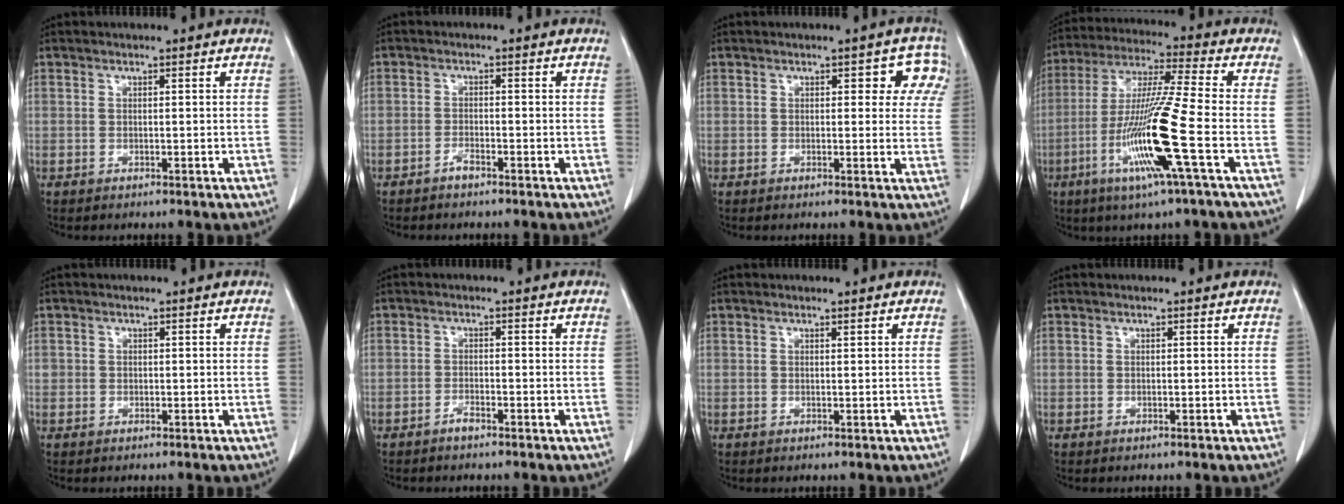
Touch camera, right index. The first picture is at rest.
{"total": 1.4, "force": [-1.2, 0.2, 0.6], "torque": [-0.012, 0.001, -0.022]}
{"total": 5.0, "force": [2.2, 3.1, 3.2], "torque": [-0.006, 0.012, 0.015]}
{"total": 15.3, "force": [-5.0, -1.3, 14.4], "torque": [-0.290, -0.021, -0.103]}
{"total": 0.7, "force": [0.0, 0.7, 0.1], "torque": [0.005, 0.005, -0.001]}
{"total": 1.4, "force": [-1.2, 0.2, 0.7], "torque": [-0.013, 0.001, -0.023]}
{"total": 0.0}
{"total": 0.0}